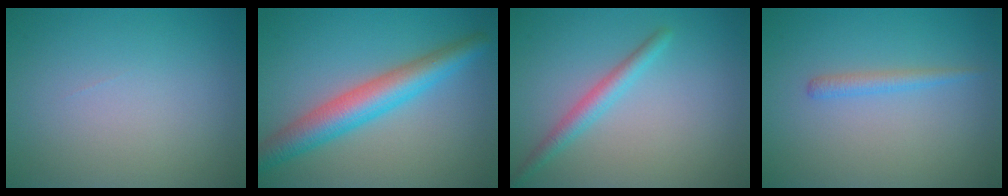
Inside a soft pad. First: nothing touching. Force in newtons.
{"total": 5.7, "press": 5.7, "slide": 0.1}
{"total": 2.2, "press": 2.2, "slide": 0.0}
{"total": 1.3, "press": 1.3, "slide": 0.1}